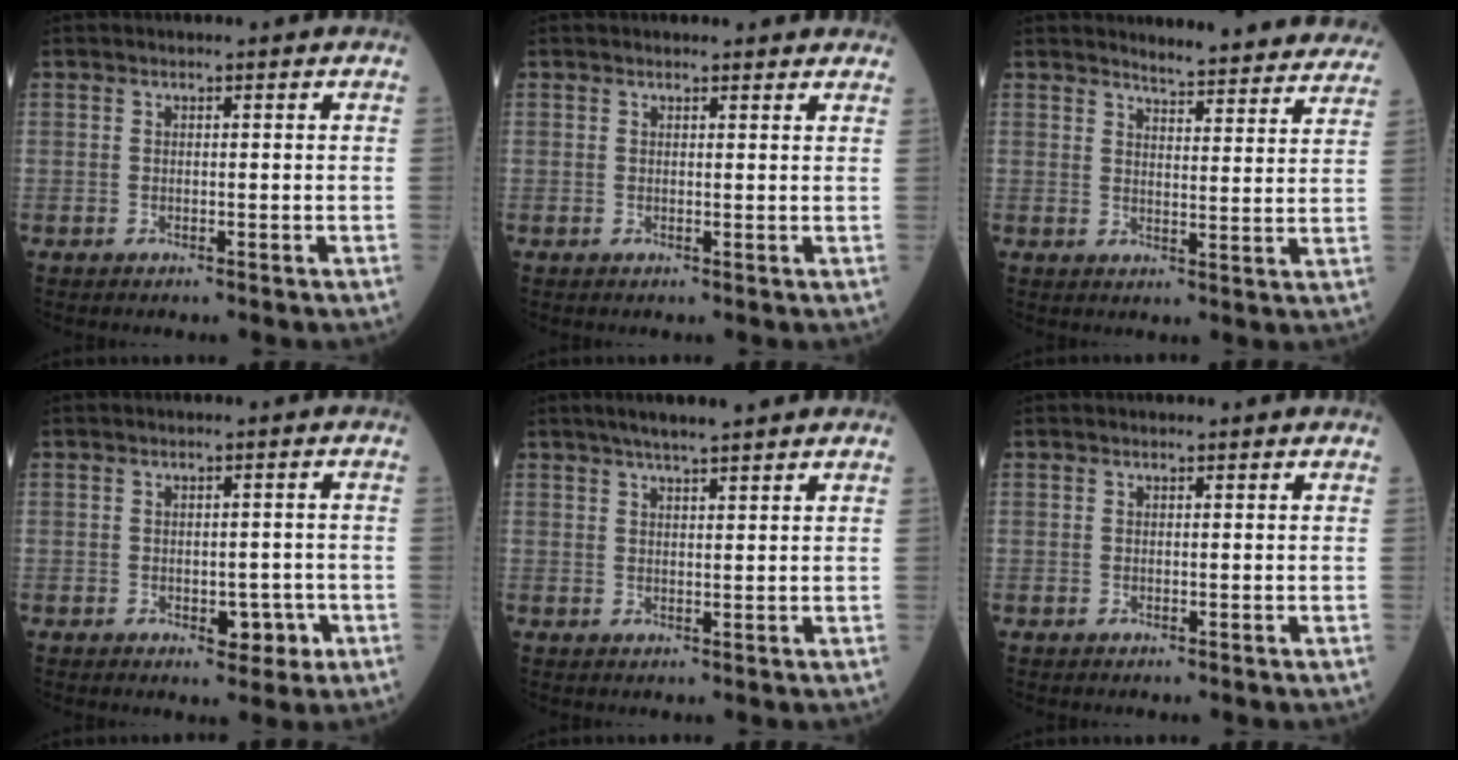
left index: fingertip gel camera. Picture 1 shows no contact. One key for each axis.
{"total": 4.3, "fx": 4.0, "fy": 1.2, "fz": 1.2, "tx": -0.009, "ty": 0.013, "tz": 0.036}
{"total": 15.7, "fx": 15.2, "fy": 1.9, "fz": 3.8, "tx": -0.030, "ty": -0.050, "tz": 0.159}
{"total": 3.5, "fx": -1.3, "fy": 2.1, "fz": 2.5, "tx": -0.021, "ty": 0.005, "tz": -0.010}
{"total": 6.7, "fx": 5.4, "fy": 0.2, "fz": 3.9, "tx": -0.059, "ty": 0.026, "tz": 0.084}
{"total": 0.8, "fx": 0.8, "fy": 0.1, "fz": 0.2, "tx": -0.007, "ty": 0.009, "tz": 0.009}